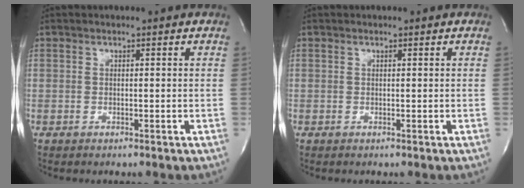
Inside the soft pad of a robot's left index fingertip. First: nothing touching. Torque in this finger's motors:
{"motor_torque": [-0.01, 0.00, 0.00, 0.00]}